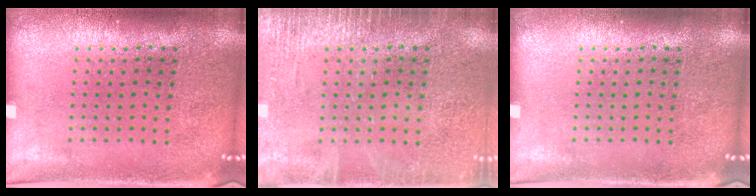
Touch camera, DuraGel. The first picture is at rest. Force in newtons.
{"total": 2.4, "press": 2.4, "slide": 0.3}
{"total": 0.0}